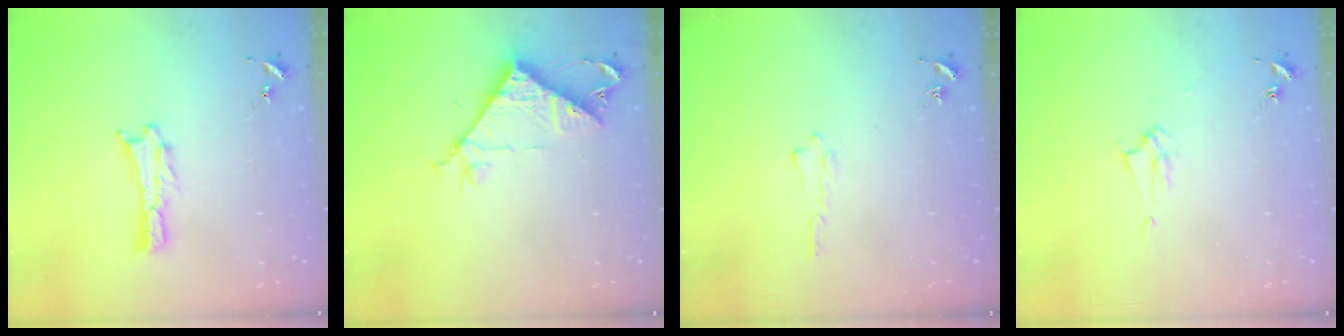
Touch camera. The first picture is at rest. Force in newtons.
{"total": 8.3, "press": 8.3, "slide": 0.8}
{"total": 0.0}
{"total": 2.1, "press": 2.1, "slide": 0.2}